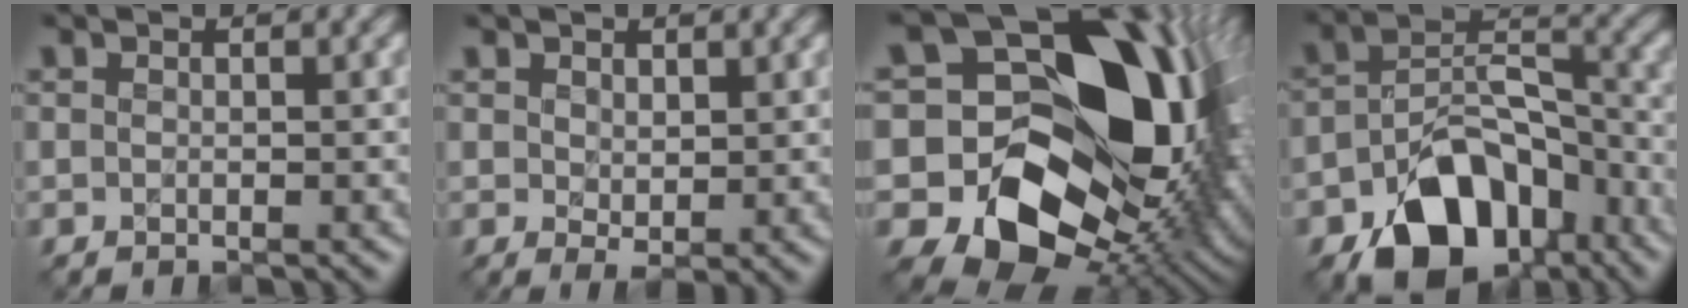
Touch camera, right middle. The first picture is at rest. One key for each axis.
{"total": 1.4, "fx": 0.9, "fy": 0.8, "fz": 0.8, "tx": -0.017, "ty": -0.005, "tz": 0.021}
{"total": 19.1, "fx": 1.2, "fy": 14.8, "fz": 12.1, "tx": -0.185, "ty": -0.017, "tz": 0.049}
{"total": 11.1, "fx": -6.4, "fy": 6.6, "fz": 6.1, "tx": -0.104, "ty": -0.007, "tz": -0.109}